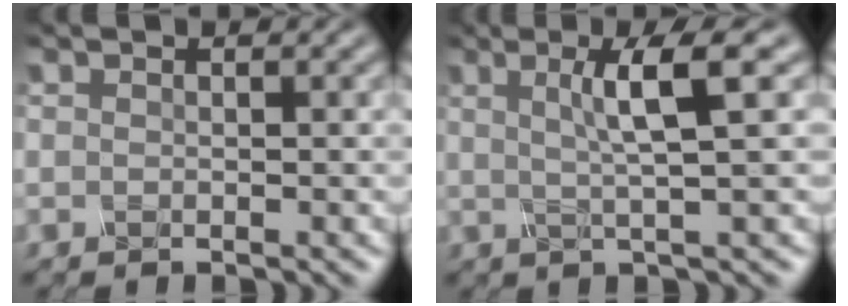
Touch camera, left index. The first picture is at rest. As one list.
[{"total": 5.0, "force": [1.4, 0.7, 4.7], "torque": [-0.076, 0.007, 0.023]}]